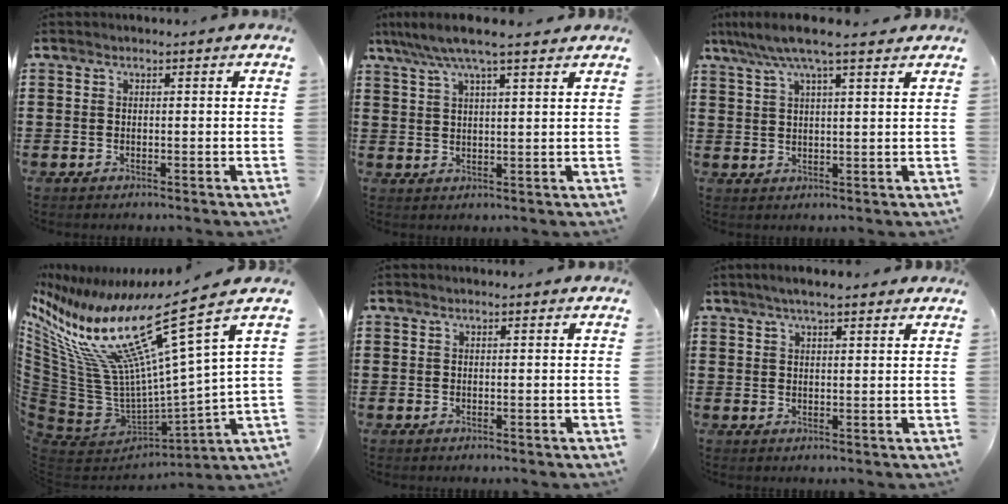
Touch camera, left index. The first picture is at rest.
{"total": 6.3, "force": [4.9, 0.4, 4.0], "torque": [-0.089, -0.009, 0.085]}
{"total": 6.5, "force": [4.9, 0.6, 4.3], "torque": [-0.096, -0.008, 0.086]}
{"total": 18.5, "force": [11.2, 4.4, 14.1], "torque": [-0.315, -0.087, 0.176]}
{"total": 0.0}
{"total": 3.6, "force": [2.7, 0.7, 2.3], "torque": [-0.049, 0.007, 0.048]}